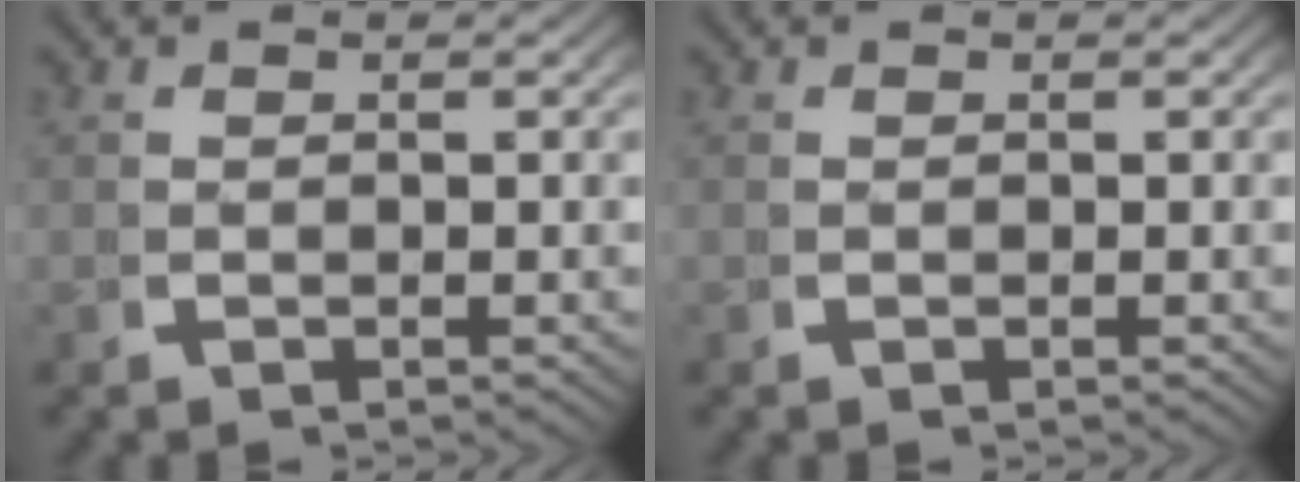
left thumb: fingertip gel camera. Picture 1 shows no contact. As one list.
[{"total": 0.0}]